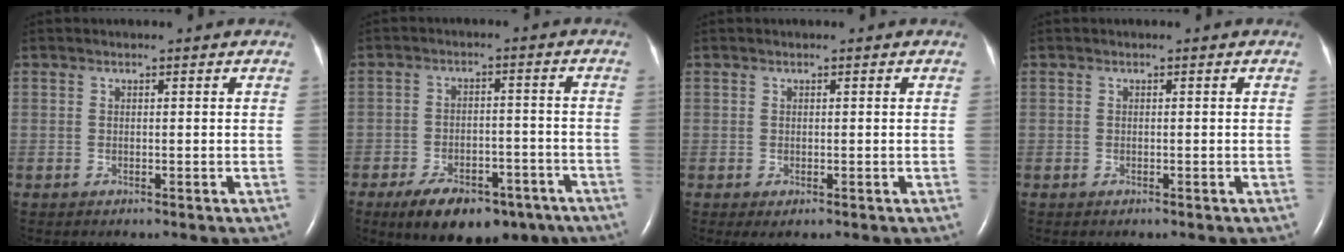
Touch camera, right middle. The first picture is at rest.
{"total": 13.2, "force": [-8.9, 6.2, 7.5], "torque": [-0.112, 0.003, -0.132]}
{"total": 0.8, "force": [-0.1, 0.3, 0.8], "torque": [-0.016, -0.004, 0.004]}
{"total": 0.0}